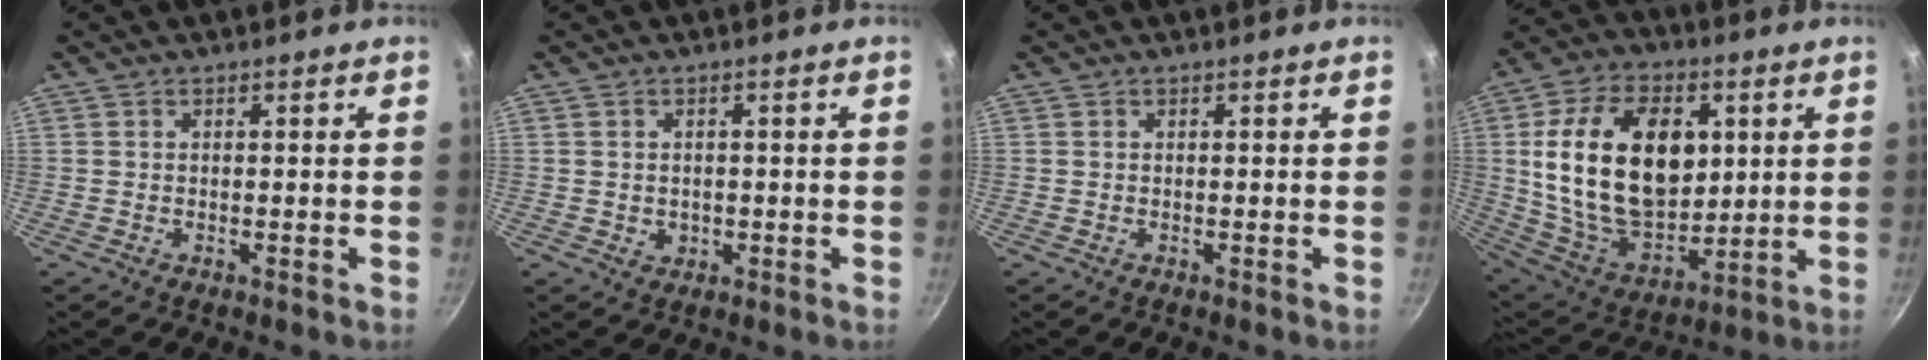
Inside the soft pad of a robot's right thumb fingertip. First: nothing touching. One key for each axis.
{"total": 1.9, "fx": -0.2, "fy": 1.6, "fz": 0.9, "tx": -0.013, "ty": 0.001, "tz": 0.002}
{"total": 0.0}
{"total": 25.2, "fx": 4.6, "fy": 16.2, "fz": 18.7, "tx": -0.310, "ty": -0.014, "tz": 0.091}